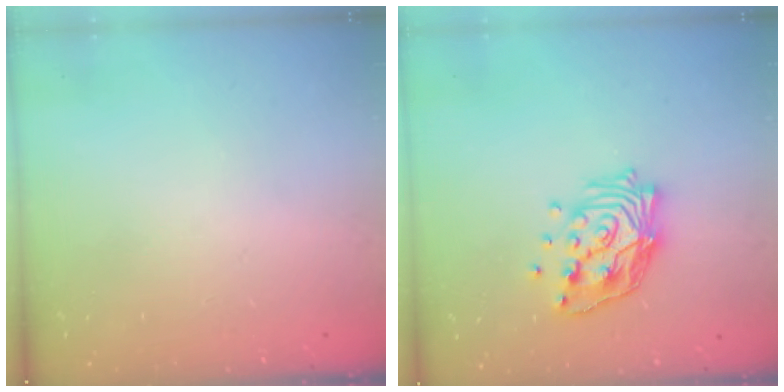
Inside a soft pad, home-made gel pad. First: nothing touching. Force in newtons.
{"total": 14.9, "press": 14.8, "slide": 1.1}